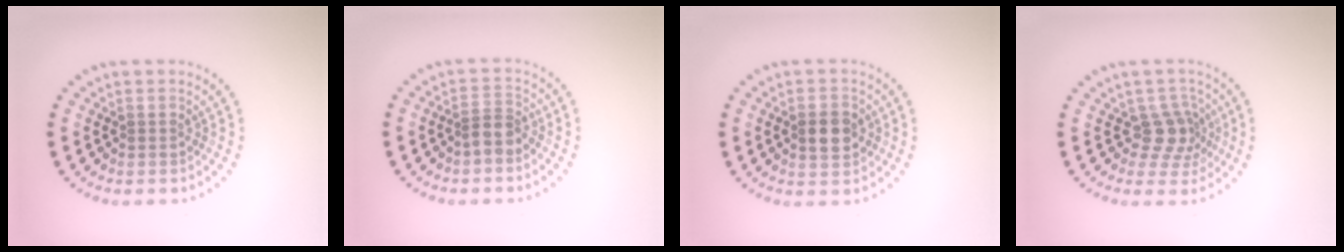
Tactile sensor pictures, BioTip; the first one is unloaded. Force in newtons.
{"total": 2.1, "press": 1.7, "slide": 1.3}
{"total": 3.3, "press": 3.3, "slide": 0.1}
{"total": 3.0, "press": 2.1, "slide": 2.1}